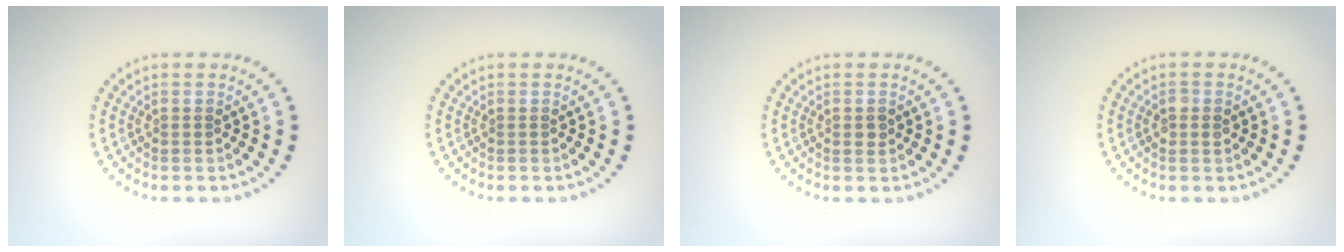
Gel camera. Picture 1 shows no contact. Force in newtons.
{"total": 0.0}
{"total": 1.0, "press": 1.0, "slide": 0.2}
{"total": 1.2, "press": 1.2, "slide": 0.1}